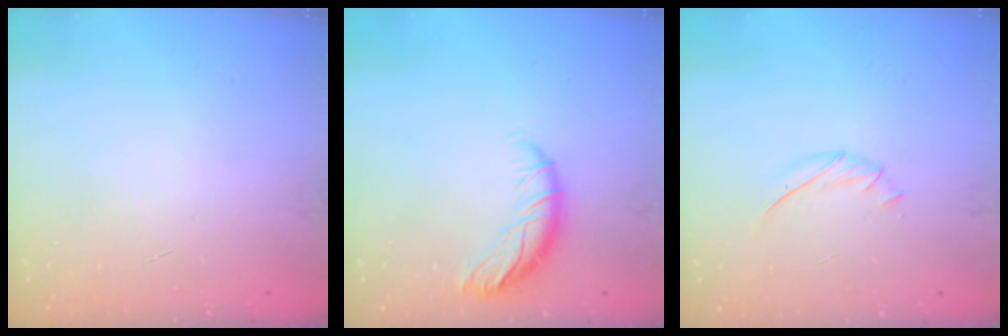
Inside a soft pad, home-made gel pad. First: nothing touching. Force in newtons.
{"total": 10.1, "press": 10.1, "slide": 0.5}
{"total": 6.4, "press": 6.2, "slide": 1.8}